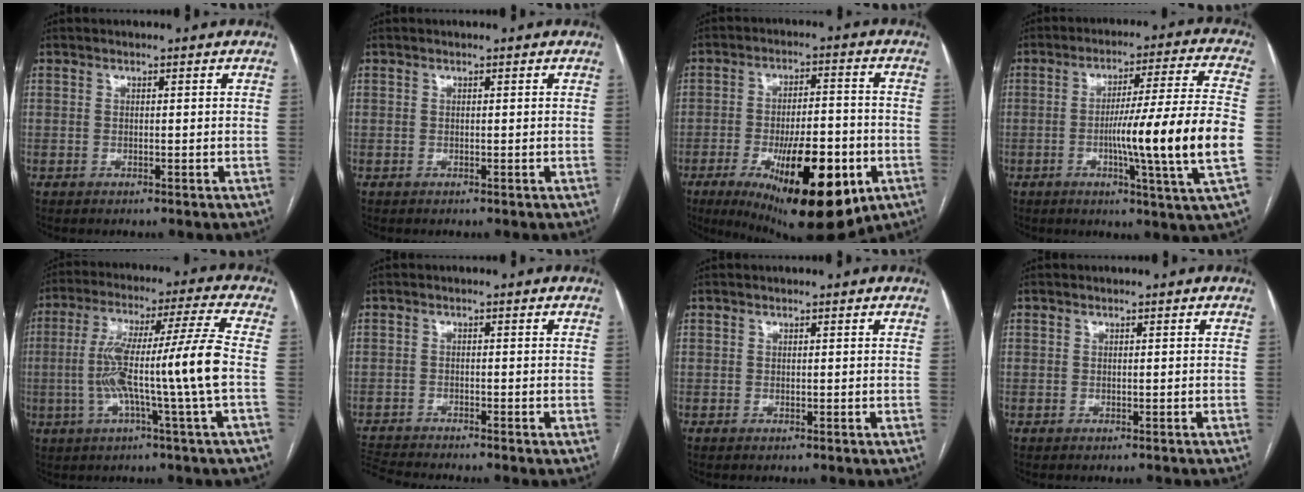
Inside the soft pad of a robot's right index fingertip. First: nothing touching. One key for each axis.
{"total": 0.0}
{"total": 19.0, "fx": -7.6, "fy": 5.7, "fz": 16.4, "tx": -0.225, "ty": -0.011, "tz": -0.100}
{"total": 16.8, "fx": -3.2, "fy": -1.9, "fz": 16.3, "tx": -0.263, "ty": -0.011, "tz": -0.056}
{"total": 13.4, "fx": -2.2, "fy": -1.8, "fz": 13.1, "tx": -0.240, "ty": 0.016, "tz": -0.042}
{"total": 4.6, "fx": -4.4, "fy": -1.3, "fz": 0.5, "tx": -0.014, "ty": -0.016, "tz": -0.080}
{"total": 0.0}
{"total": 0.6, "fx": -0.4, "fy": 0.4, "fz": 0.0, "tx": 0.001, "ty": 0.004, "tz": -0.007}